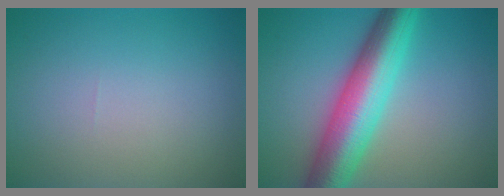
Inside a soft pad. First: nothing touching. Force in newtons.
{"total": 9.2, "press": 9.2, "slide": 0.3}